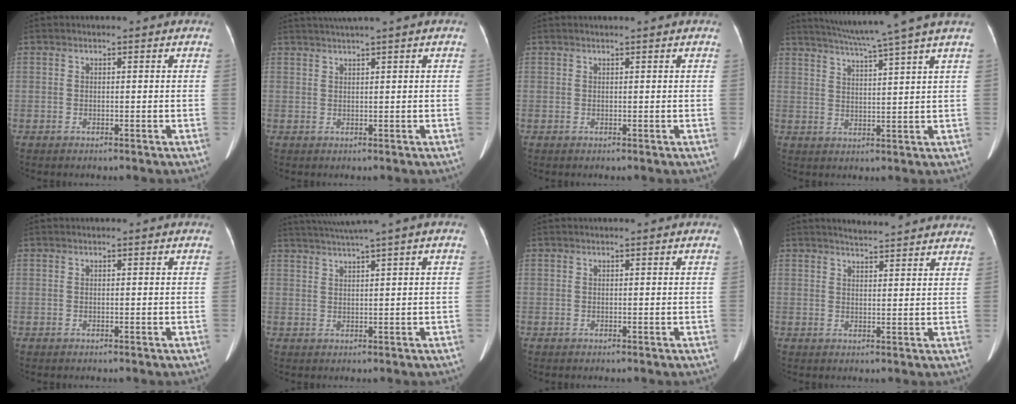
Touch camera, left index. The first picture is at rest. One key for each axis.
{"total": 3.1, "fx": 2.3, "fy": -1.0, "fz": 1.7, "tx": -0.031, "ty": 0.015, "tz": 0.048}
{"total": 0.7, "fx": 0.6, "fy": -0.1, "fz": 0.3, "tx": -0.005, "ty": 0.009, "tz": 0.016}
{"total": 10.9, "fx": 9.0, "fy": -2.4, "fz": 5.7, "tx": -0.096, "ty": -0.003, "tz": 0.130}
{"total": 0.0}
{"total": 5.3, "fx": 3.7, "fy": -1.2, "fz": 3.6, "tx": -0.067, "ty": 0.022, "tz": 0.071}
{"total": 0.0}
{"total": 8.7, "fx": 8.3, "fy": 0.7, "fz": 2.6, "tx": -0.037, "ty": 0.014, "tz": 0.094}